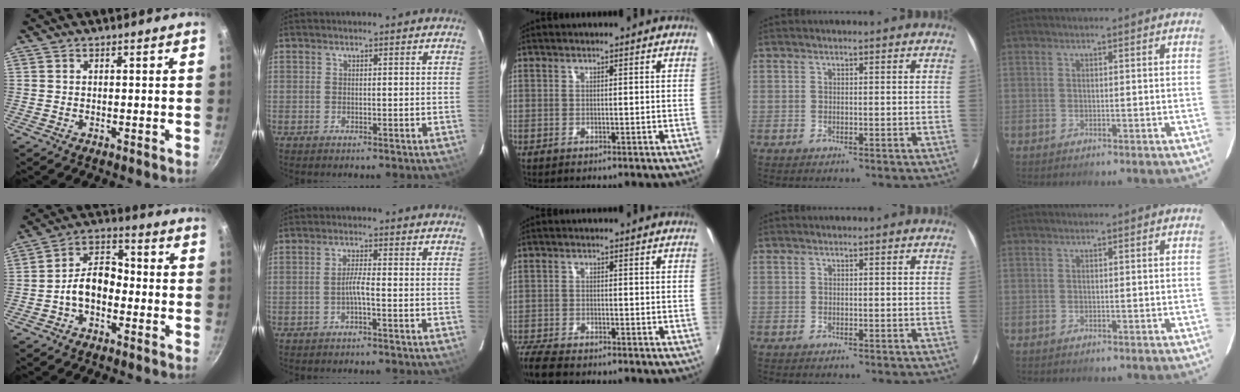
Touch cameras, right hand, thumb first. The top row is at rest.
{"thumb": {"total": 8.5, "force": [-2.5, 5.6, 5.9], "torque": [-0.072, 0.043, -0.057]}, "index": {"total": 2.4, "force": [-1.1, 0.0, 2.1], "torque": [-0.041, 0.001, -0.022]}, "middle": {"total": 6.0, "force": [-5.3, 1.0, 2.6], "torque": [-0.077, -0.026, -0.102]}}